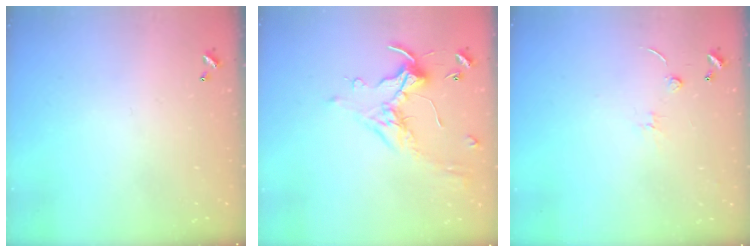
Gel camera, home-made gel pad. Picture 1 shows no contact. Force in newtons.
{"total": 0.9, "press": 0.5, "slide": 0.7}
{"total": 1.3, "press": 1.2, "slide": 0.5}